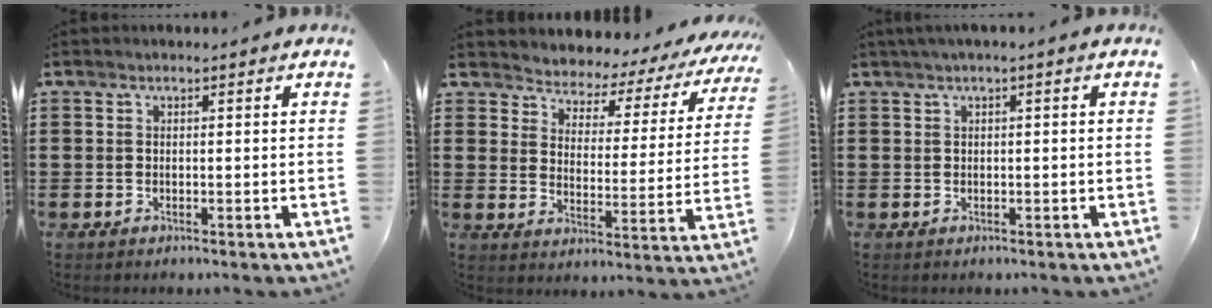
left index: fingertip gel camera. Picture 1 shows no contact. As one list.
[{"total": 3.1, "force": [3.0, 0.9, 0.3], "torque": [-0.030, -0.031, 0.040]}, {"total": 1.1, "force": [0.0, 0.0, 1.1], "torque": [-0.017, -0.005, 0.001]}]